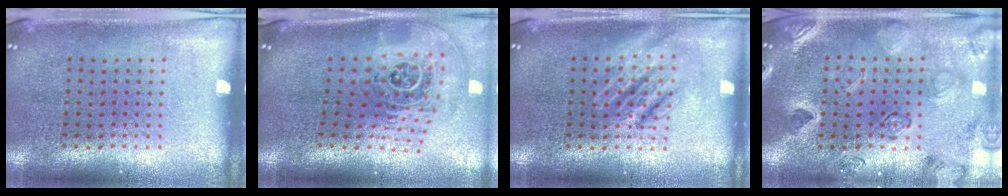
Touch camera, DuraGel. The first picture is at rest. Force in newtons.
{"total": 2.3, "press": 1.6, "slide": 1.6}
{"total": 2.8, "press": 2.8, "slide": 0.4}
{"total": 2.5, "press": 2.4, "slide": 0.9}